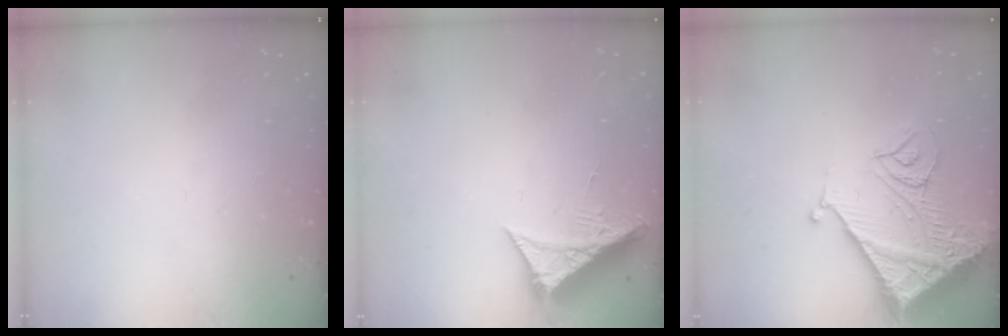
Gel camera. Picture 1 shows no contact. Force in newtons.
{"total": 7.7, "press": 7.7, "slide": 0.4}
{"total": 14.7, "press": 14.6, "slide": 1.7}